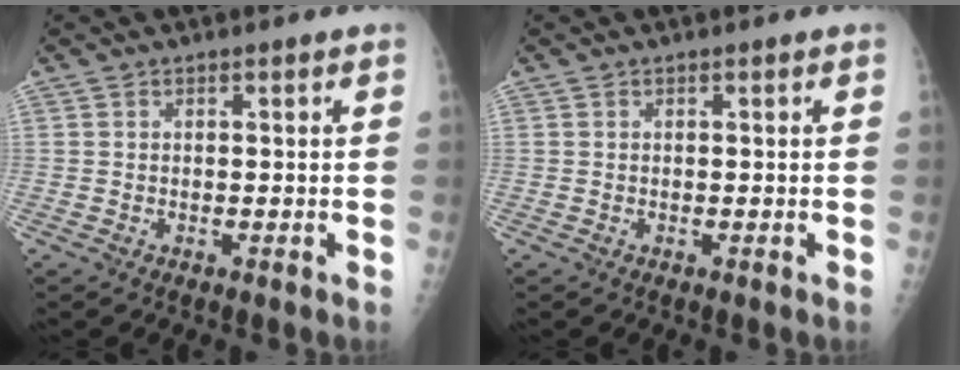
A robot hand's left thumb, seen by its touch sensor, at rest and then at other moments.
{"total": 0.0}